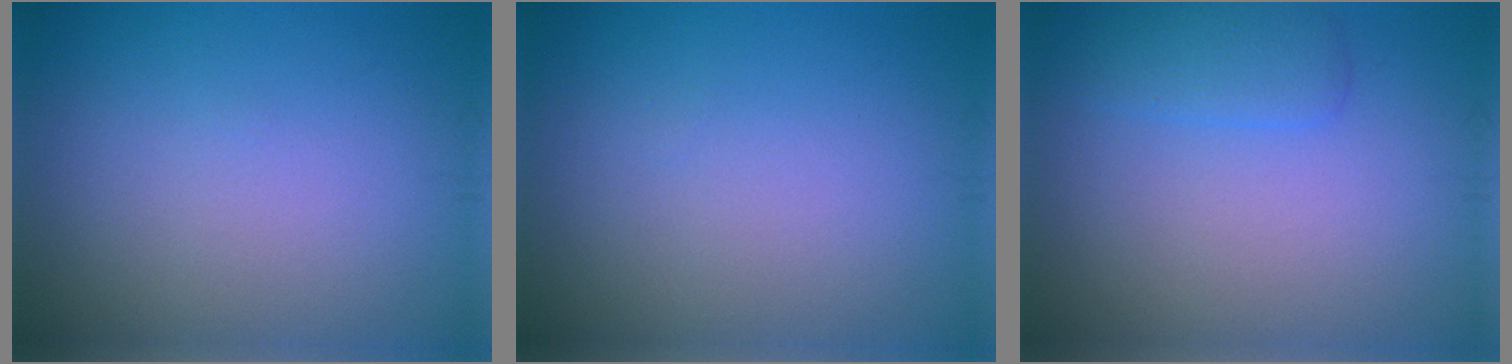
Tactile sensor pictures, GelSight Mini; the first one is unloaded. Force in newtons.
{"total": 0.0}
{"total": 1.8, "press": 1.8, "slide": 0.2}